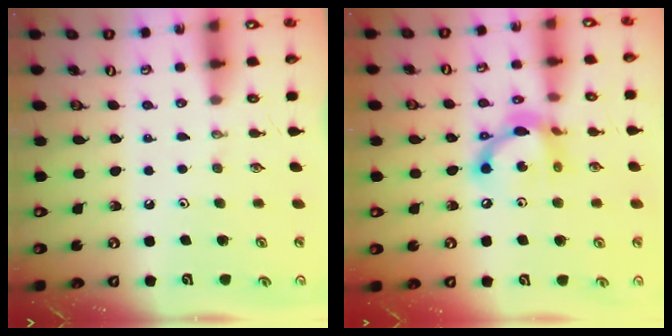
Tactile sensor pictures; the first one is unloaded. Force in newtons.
{"total": 13.2, "press": 13.2, "slide": 0.7}